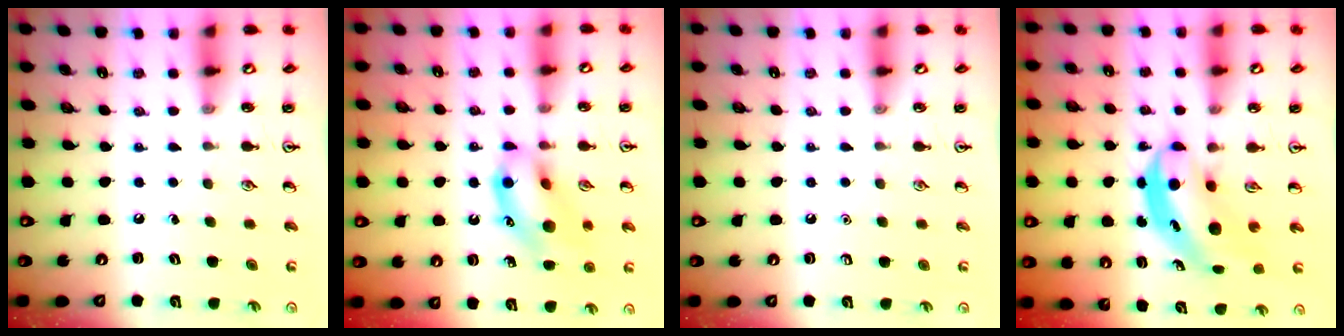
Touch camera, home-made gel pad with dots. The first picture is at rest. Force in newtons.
{"total": 13.8, "press": 13.6, "slide": 2.4}
{"total": 0.0}
{"total": 5.3, "press": 5.2, "slide": 1.3}